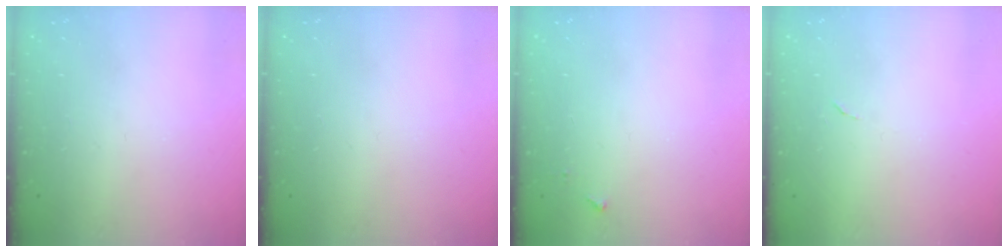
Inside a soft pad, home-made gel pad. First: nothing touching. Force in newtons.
{"total": 0.0}
{"total": 3.5, "press": 3.5, "slide": 0.4}
{"total": 3.8, "press": 3.8, "slide": 0.2}